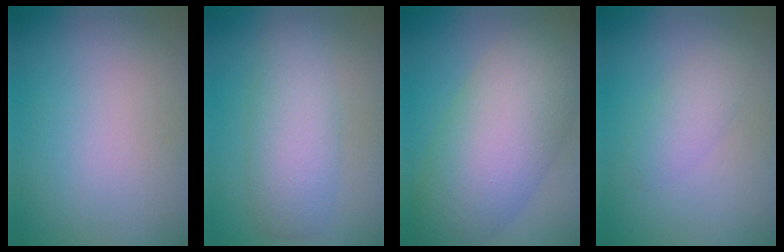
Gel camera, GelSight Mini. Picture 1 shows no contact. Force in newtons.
{"total": 4.8, "press": 4.8, "slide": 0.1}
{"total": 9.5, "press": 9.5, "slide": 0.2}
{"total": 1.9, "press": 1.9, "slide": 0.2}